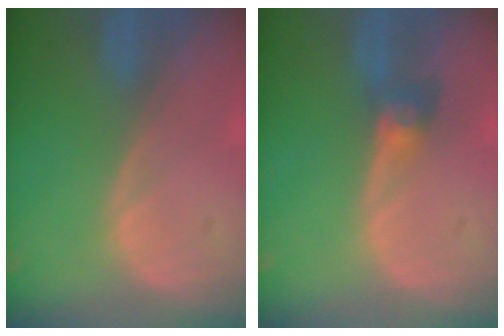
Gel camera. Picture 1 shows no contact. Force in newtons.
{"total": 3.1, "press": 2.7, "slide": 1.4}